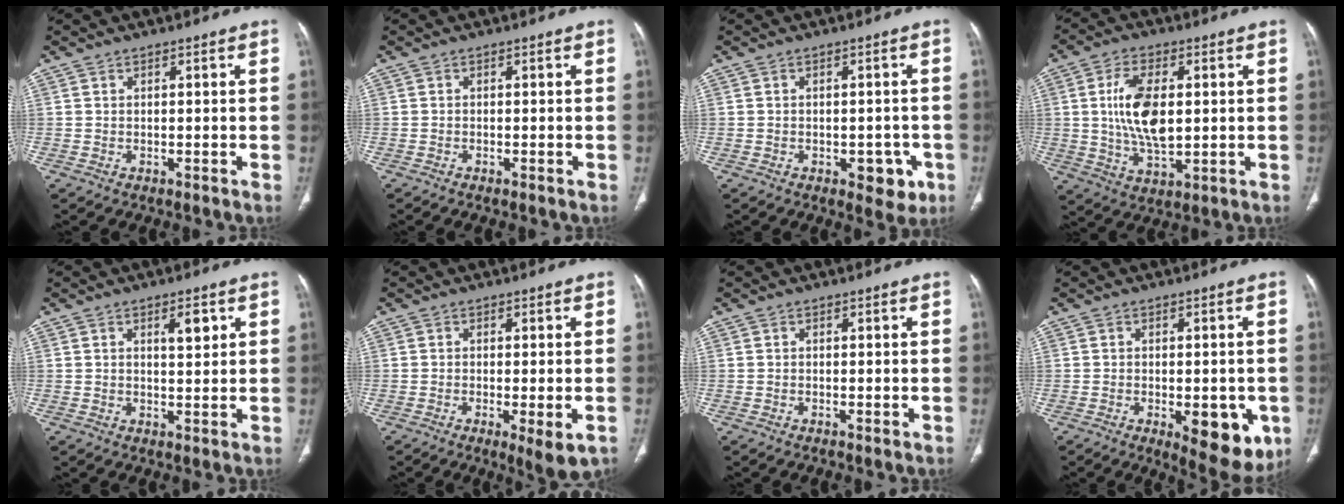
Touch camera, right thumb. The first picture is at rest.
{"total": 0.6, "force": [-0.5, 0.0, 0.4], "torque": [-0.010, -0.001, -0.007]}
{"total": 5.3, "force": [-2.2, 3.1, 3.7], "torque": [-0.017, 0.006, -0.021]}
{"total": 11.9, "force": [1.3, 6.0, 10.2], "torque": [-0.193, -0.007, 0.028]}
{"total": 3.5, "force": [1.5, 1.3, 2.8], "torque": [-0.038, -0.008, 0.025]}
{"total": 5.3, "force": [-2.0, 1.2, 4.7], "torque": [-0.072, -0.016, -0.028]}
{"total": 0.0}
{"total": 10.8, "force": [-3.4, 4.6, 9.1], "torque": [-0.089, -0.009, -0.034]}